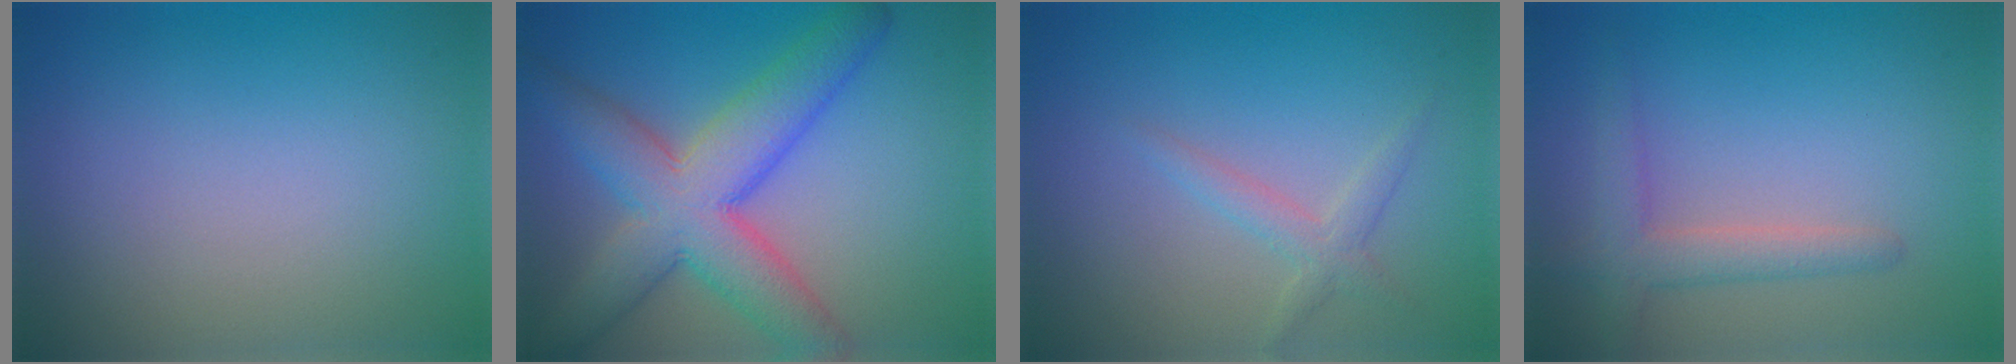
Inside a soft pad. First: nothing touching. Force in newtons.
{"total": 8.7, "press": 8.7, "slide": 0.5}
{"total": 1.8, "press": 1.8, "slide": 0.1}
{"total": 2.9, "press": 2.9, "slide": 0.2}